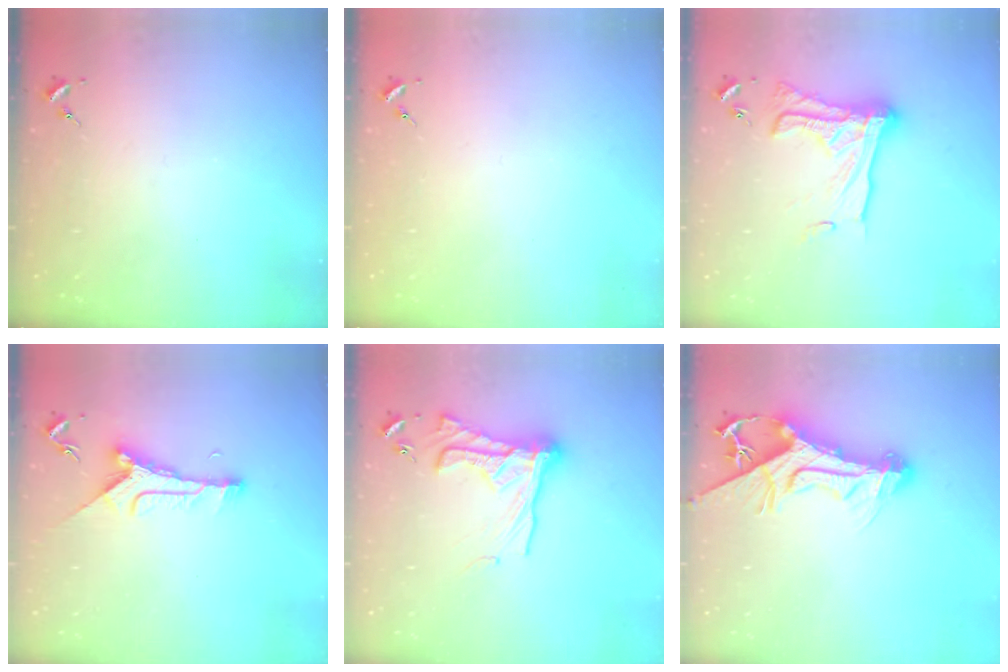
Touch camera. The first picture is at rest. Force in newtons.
{"total": 0.0}
{"total": 19.0, "press": 18.9, "slide": 1.6}
{"total": 9.6, "press": 9.6, "slide": 0.4}
{"total": 16.5, "press": 16.4, "slide": 1.5}
{"total": 15.8, "press": 15.6, "slide": 2.0}